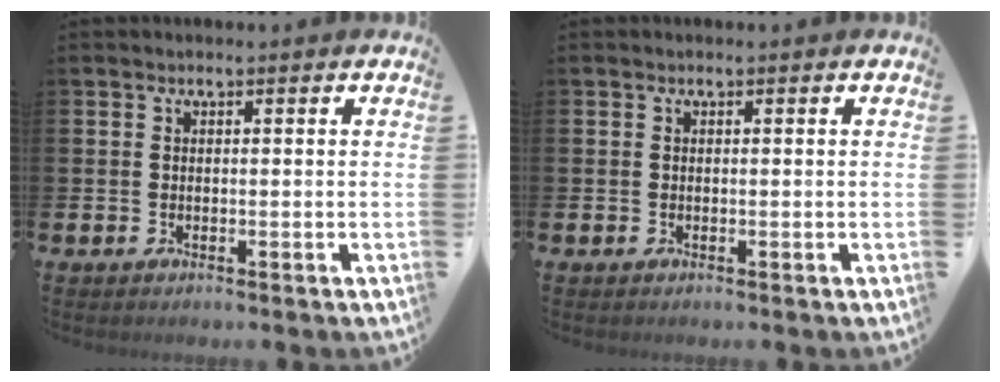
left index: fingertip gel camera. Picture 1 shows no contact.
{"total": 0.0}